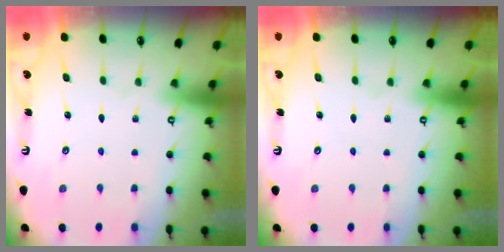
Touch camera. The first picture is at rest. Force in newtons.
{"total": 0.0}